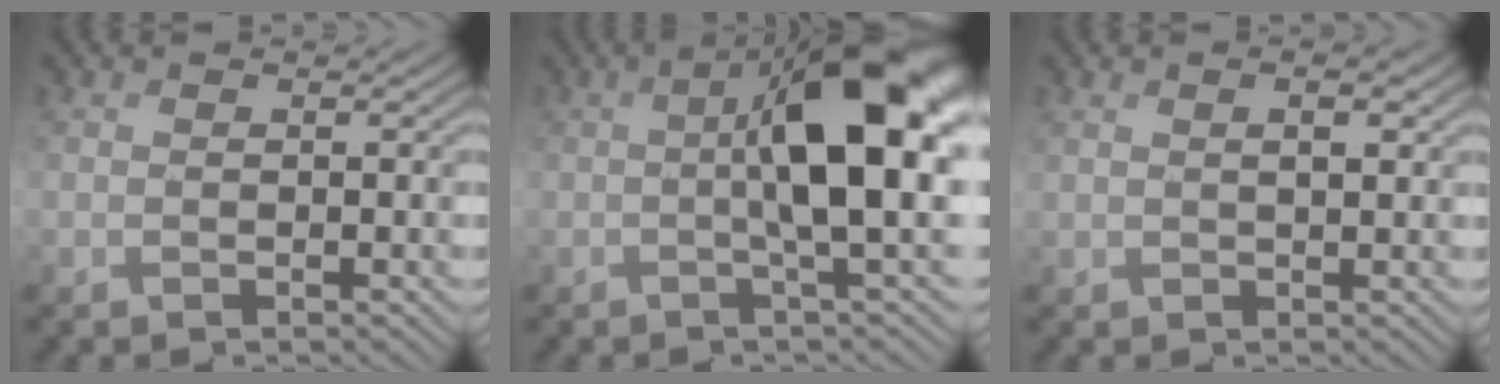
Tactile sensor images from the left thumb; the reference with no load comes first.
{"total": 11.0, "force": [0.8, 3.1, 10.5], "torque": [-0.165, 0.011, 0.007]}
{"total": 2.1, "force": [1.0, 0.7, 1.7], "torque": [-0.025, -0.003, 0.023]}